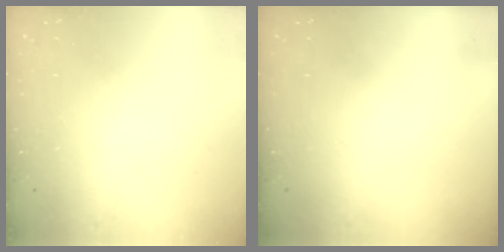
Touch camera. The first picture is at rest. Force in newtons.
{"total": 0.0}